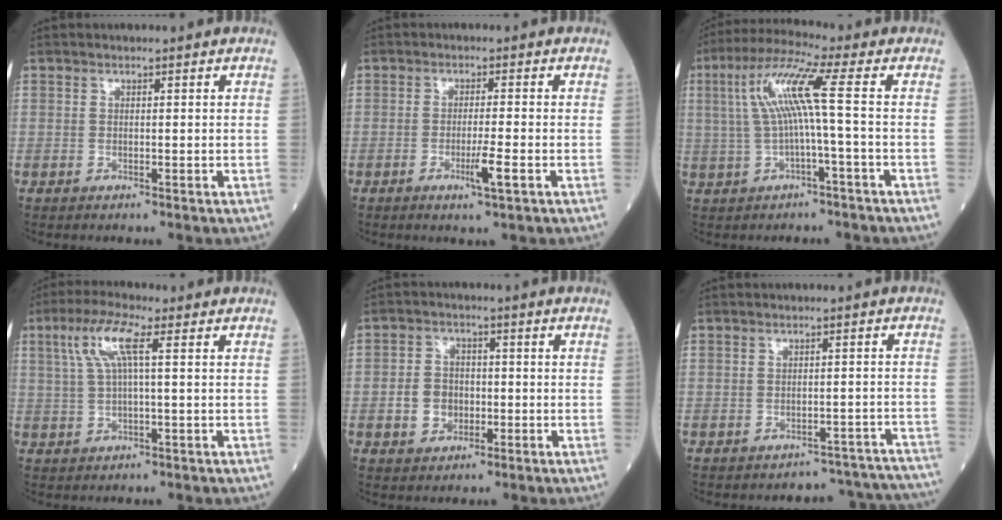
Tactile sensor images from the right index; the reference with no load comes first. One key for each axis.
{"total": 3.5, "fx": -1.3, "fy": -0.2, "fz": 3.2, "tx": -0.057, "ty": -0.006, "tz": -0.020}
{"total": 8.5, "fx": 0.6, "fy": -0.7, "fz": 8.5, "tx": -0.174, "ty": 0.028, "tz": 0.019}
{"total": 6.2, "fx": 2.1, "fy": 0.7, "fz": 5.8, "tx": -0.127, "ty": 0.023, "tz": 0.046}
{"total": 4.9, "fx": -1.2, "fy": 4.0, "fz": 2.5, "tx": -0.057, "ty": 0.009, "tz": -0.017}
{"total": 9.7, "fx": -9.3, "fy": 2.7, "fz": -1.1, "tx": 0.032, "ty": 0.045, "tz": -0.094}